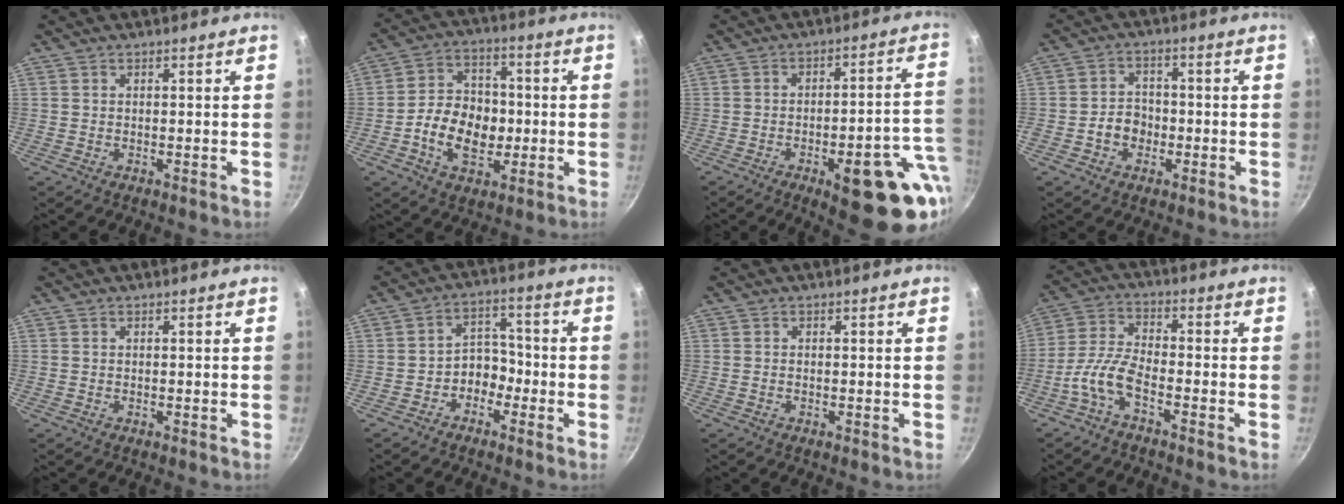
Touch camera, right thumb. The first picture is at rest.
{"total": 12.5, "force": [-2.4, 8.9, 8.3], "torque": [-0.115, 0.023, -0.049]}
{"total": 18.6, "force": [-6.7, 6.3, 16.1], "torque": [-0.147, 0.028, -0.085]}
{"total": 5.1, "force": [-1.7, 4.2, 2.4], "torque": [-0.015, 0.020, -0.034]}
{"total": 0.0}
{"total": 5.7, "force": [-2.9, 4.2, 2.5], "torque": [0.002, 0.044, -0.054]}
{"total": 0.0}
{"total": 6.7, "force": [-3.8, 2.2, 5.0], "torque": [-0.117, 0.030, -0.088]}